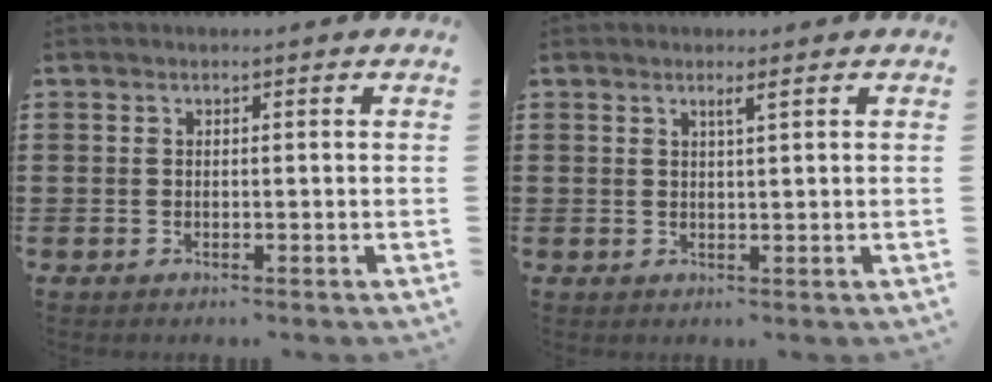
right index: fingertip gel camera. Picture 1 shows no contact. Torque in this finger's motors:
{"motor_torque": [0.04, -0.04, 0.02, 0.00]}